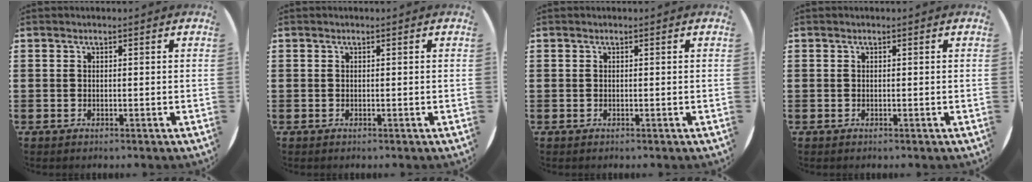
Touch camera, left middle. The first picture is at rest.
{"total": 0.0}
{"total": 0.0}
{"total": 0.0}